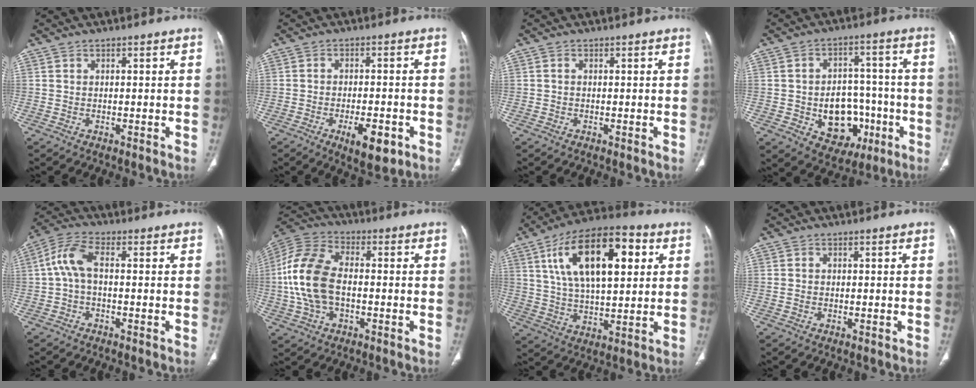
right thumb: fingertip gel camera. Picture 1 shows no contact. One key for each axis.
{"total": 7.7, "fx": -3.4, "fy": 3.1, "fz": 6.2, "tx": -0.087, "ty": 0.007, "tz": -0.045}
{"total": 0.0}
{"total": 13.5, "fx": -3.8, "fy": 10.1, "fz": 8.2, "tx": -0.071, "ty": 0.035, "tz": -0.037}
{"total": 6.2, "fx": -0.1, "fy": 2.9, "fz": 5.5, "tx": -0.125, "ty": 0.023, "tz": -0.009}
{"total": 15.0, "fx": -1.0, "fy": 9.1, "fz": 11.9, "tx": -0.255, "ty": 0.026, "tz": -0.022}
{"total": 21.0, "fx": 6.8, "fy": 9.7, "fz": 17.3, "tx": -0.271, "ty": 0.002, "tz": 0.110}
{"total": 0.7, "fx": -0.2, "fy": 0.5, "fz": 0.5, "tx": -0.013, "ty": 0.002, "tz": -0.002}